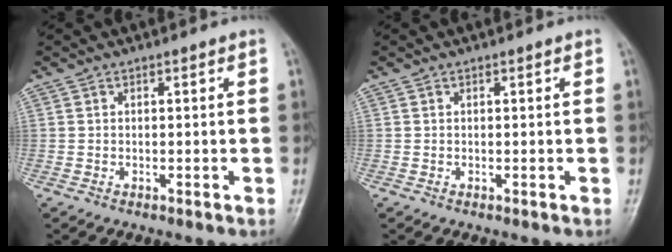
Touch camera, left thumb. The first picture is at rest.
{"total": 0.0}